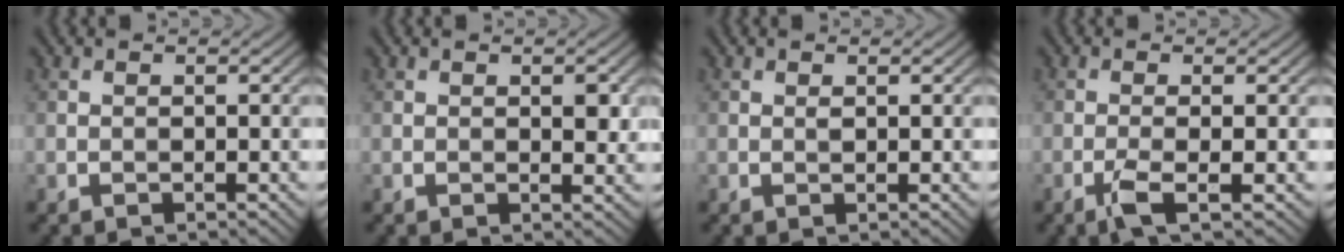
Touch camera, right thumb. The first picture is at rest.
{"total": 1.9, "force": [0.5, 1.0, 1.6], "torque": [-0.022, -0.006, 0.010]}
{"total": 0.5, "force": [0.3, 0.2, 0.4], "torque": [-0.010, -0.001, 0.004]}
{"total": 2.7, "force": [-1.2, 0.2, 2.4], "torque": [-0.052, 0.005, -0.031]}